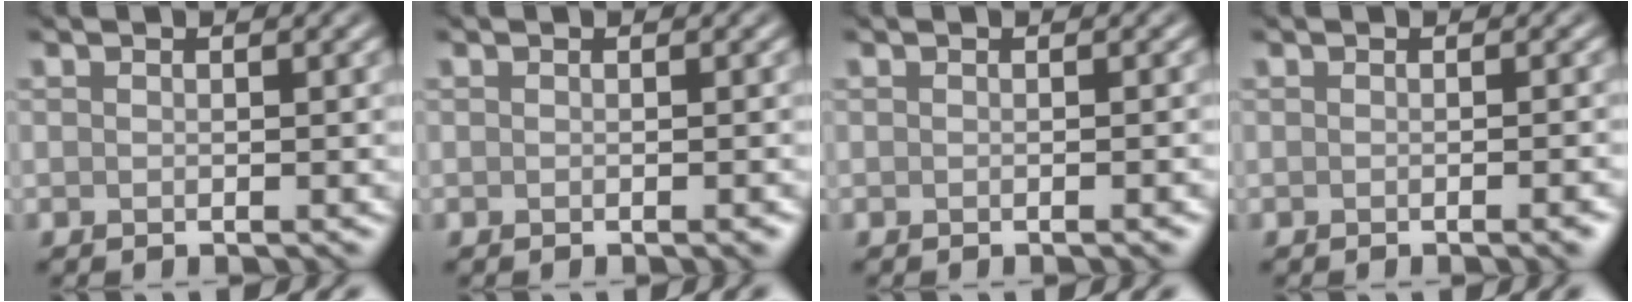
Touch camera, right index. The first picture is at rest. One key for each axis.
{"total": 0.7, "fx": -0.3, "fy": 0.1, "fz": 0.6, "tx": -0.006, "ty": 0.001, "tz": -0.004}
{"total": 1.1, "fx": -0.4, "fy": 0.2, "fz": 1.0, "tx": -0.007, "ty": 0.001, "tz": -0.007}
{"total": 1.9, "fx": -0.7, "fy": 0.5, "fz": 1.6, "tx": -0.011, "ty": 0.001, "tz": -0.009}